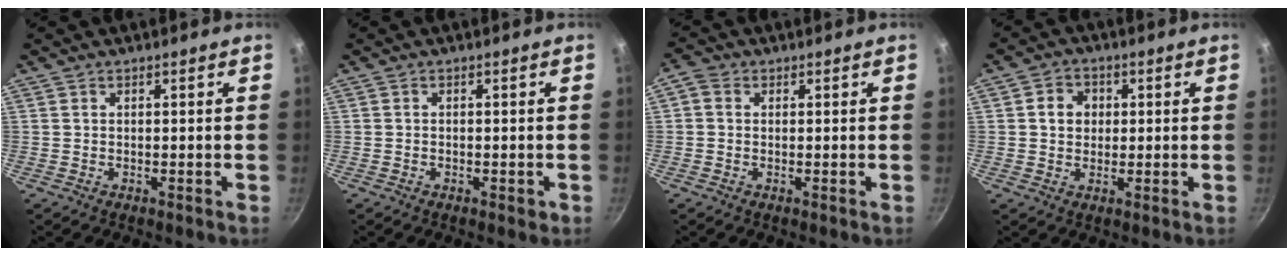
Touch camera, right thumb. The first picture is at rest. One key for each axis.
{"total": 1.3, "fx": -0.6, "fy": 0.7, "fz": 1.0, "tx": -0.017, "ty": 0.002, "tz": -0.010}
{"total": 2.3, "fx": 0.2, "fy": 2.0, "fz": 1.2, "tx": -0.027, "ty": 0.010, "tz": -0.006}
{"total": 5.0, "fx": 0.7, "fy": 4.4, "fz": 2.2, "tx": -0.013, "ty": 0.006, "tz": 0.004}